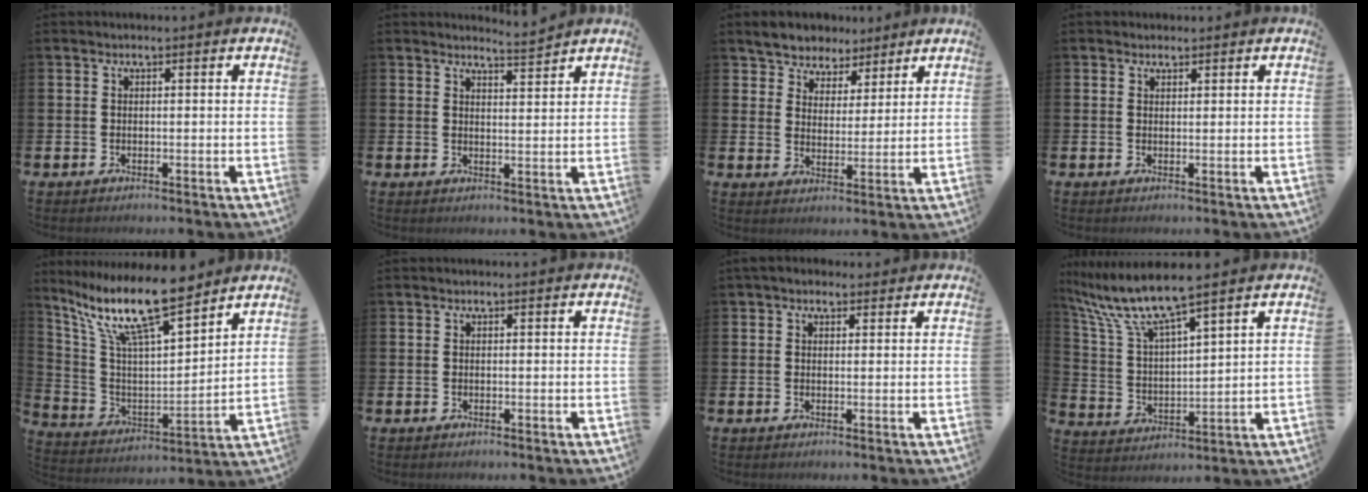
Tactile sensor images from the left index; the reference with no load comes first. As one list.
[{"total": 3.9, "force": [3.9, -0.3, 0.2], "torque": [0.000, -0.027, 0.068]}, {"total": 5.9, "force": [5.4, 2.2, -0.8], "torque": [-0.010, -0.027, 0.100]}, {"total": 1.3, "force": [1.1, 0.6, 0.0], "torque": [0.011, 0.001, 0.019]}, {"total": 13.2, "force": [10.7, 2.2, 7.3], "torque": [-0.173, -0.056, 0.185]}, {"total": 0.0}, {"total": 2.0, "force": [1.6, 1.2, 0.5], "torque": [0.006, 0.000, 0.024]}, {"total": 8.7, "force": [7.5, 0.7, 4.3], "torque": [-0.116, -0.036, 0.130]}]